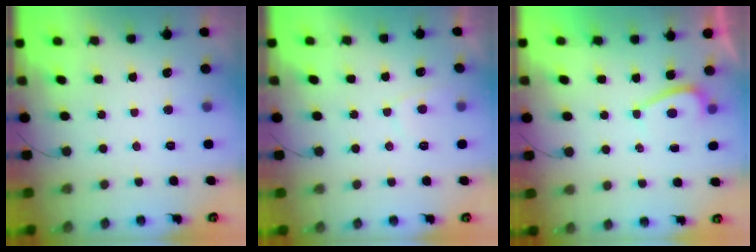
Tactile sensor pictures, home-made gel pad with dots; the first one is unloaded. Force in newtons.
{"total": 2.5, "press": 2.4, "slide": 0.6}
{"total": 1.4, "press": 1.3, "slide": 0.5}